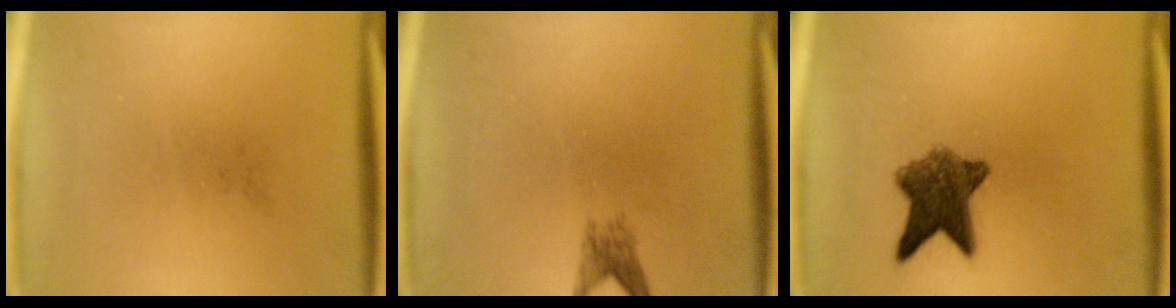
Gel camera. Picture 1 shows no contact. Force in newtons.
{"total": 1.9}
{"total": 7.8}